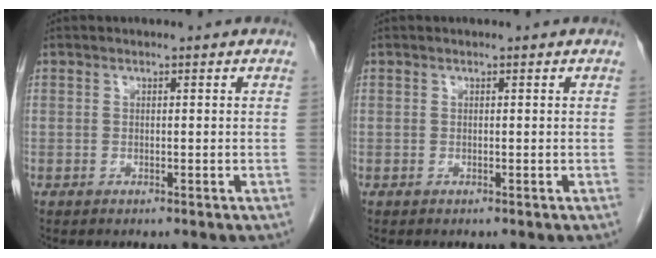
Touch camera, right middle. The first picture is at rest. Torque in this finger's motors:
{"motor_torque": [-0.02, -0.18, 0.00, 0.00]}